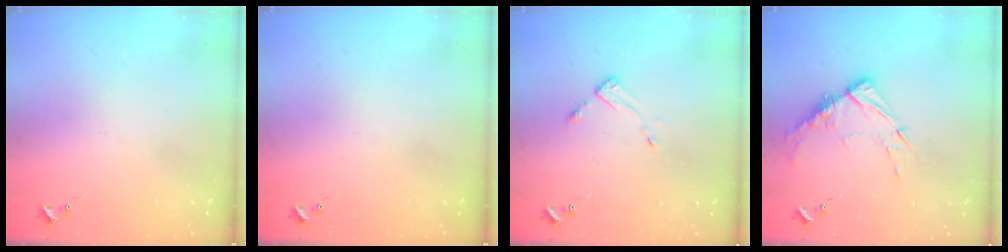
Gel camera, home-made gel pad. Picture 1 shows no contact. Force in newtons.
{"total": 0.0}
{"total": 3.4, "press": 3.4, "slide": 0.4}
{"total": 11.3, "press": 11.2, "slide": 1.1}